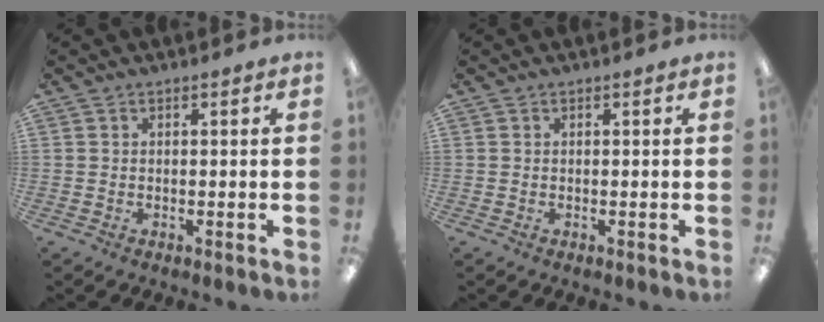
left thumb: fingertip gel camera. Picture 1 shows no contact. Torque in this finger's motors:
{"motor_torque": [0.00, 0.00, 0.01, 0.01, 0.00]}